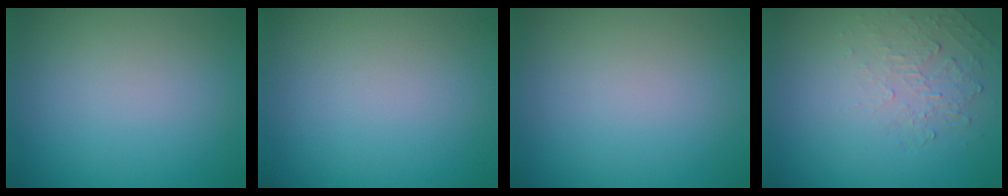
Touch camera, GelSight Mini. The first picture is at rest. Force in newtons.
{"total": 0.0}
{"total": 0.0}
{"total": 2.1, "press": 0.7, "slide": 2.0}